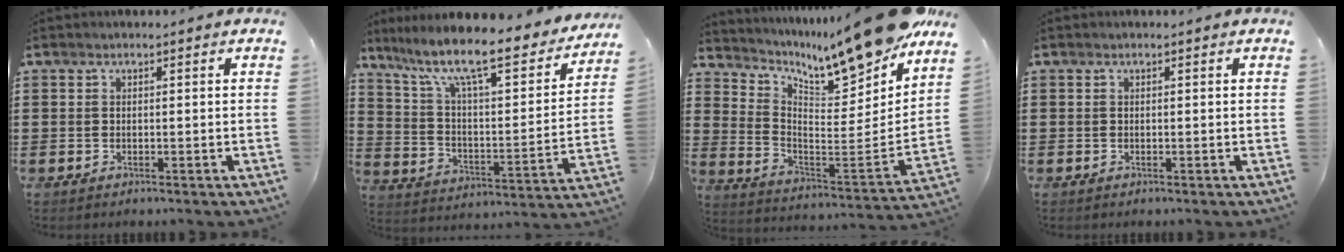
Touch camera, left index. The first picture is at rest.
{"total": 11.1, "force": [8.5, 1.9, 6.9], "torque": [-0.156, -0.057, 0.137]}
{"total": 12.4, "force": [11.0, 1.1, 5.7], "torque": [-0.104, -0.102, 0.178]}
{"total": 0.0}